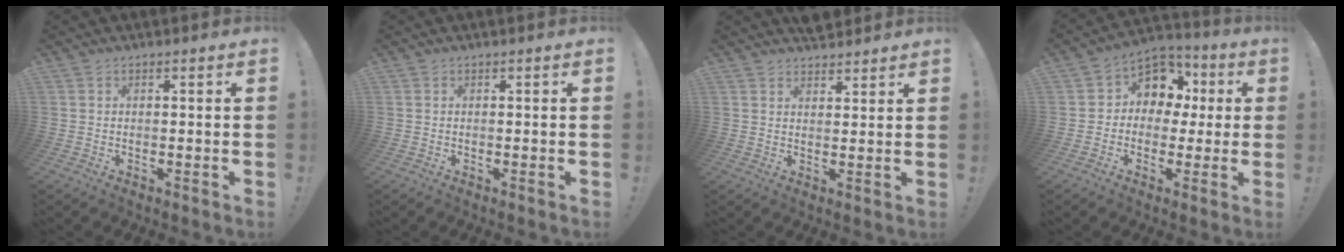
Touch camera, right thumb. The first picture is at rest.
{"total": 0.0}
{"total": 3.9, "force": [3.5, 1.6, 0.3], "torque": [0.006, -0.025, 0.064]}
{"total": 9.6, "force": [1.4, 8.7, 3.8], "torque": [-0.047, -0.006, 0.034]}